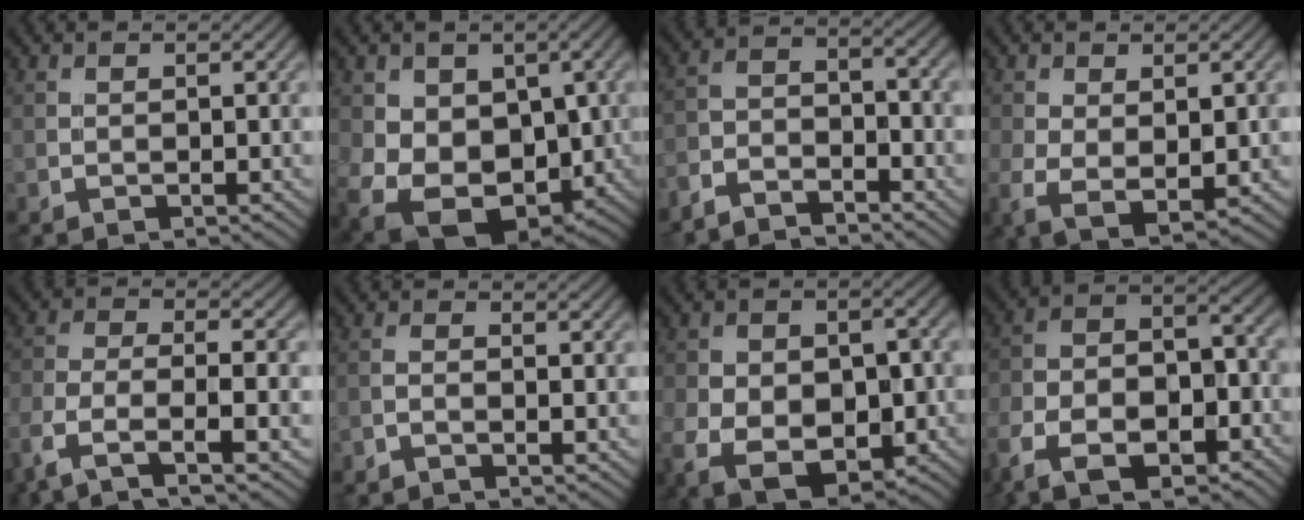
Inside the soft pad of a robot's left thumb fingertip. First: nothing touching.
{"total": 12.5, "force": [-1.1, 9.4, 8.2], "torque": [-0.146, -0.027, -0.004]}
{"total": 5.8, "force": [-5.1, 1.8, 2.2], "torque": [-0.048, -0.007, -0.113]}
{"total": 6.2, "force": [-0.8, 3.5, 5.1], "torque": [-0.119, -0.022, -0.007]}
{"total": 8.9, "force": [-5.1, 2.7, 6.7], "torque": [-0.144, -0.011, -0.108]}
{"total": 1.3, "force": [-0.8, 0.3, 0.9], "torque": [-0.021, 0.003, -0.020]}
{"total": 13.7, "force": [-4.6, 8.8, 9.4], "torque": [-0.158, -0.037, -0.052]}
{"total": 15.0, "force": [-8.8, 8.1, 9.0], "torque": [-0.209, -0.050, -0.147]}